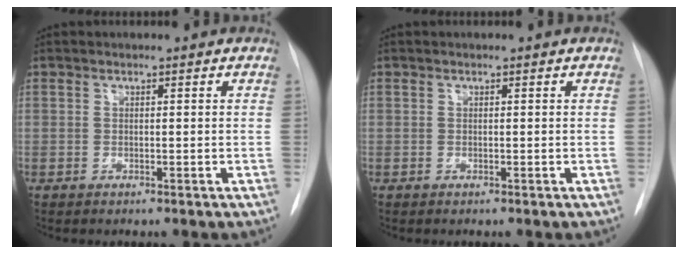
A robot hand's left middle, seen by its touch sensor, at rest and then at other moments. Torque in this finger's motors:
{"motor_torque": [-0.03, 0.04, -0.03, 0.00]}